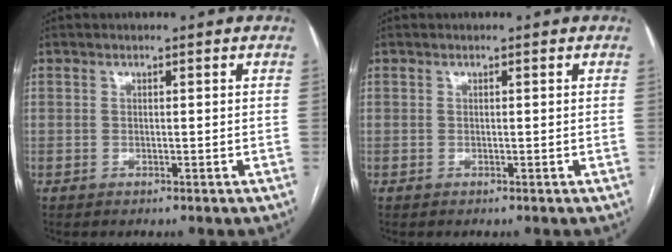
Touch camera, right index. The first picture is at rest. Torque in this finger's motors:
{"motor_torque": [0.04, 0.04, -0.01, 0.00]}